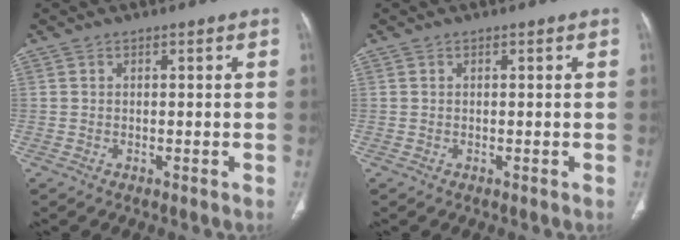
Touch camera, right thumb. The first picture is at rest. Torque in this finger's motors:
{"motor_torque": [-0.12, 0.13, -0.23, 0.24, 0.00]}